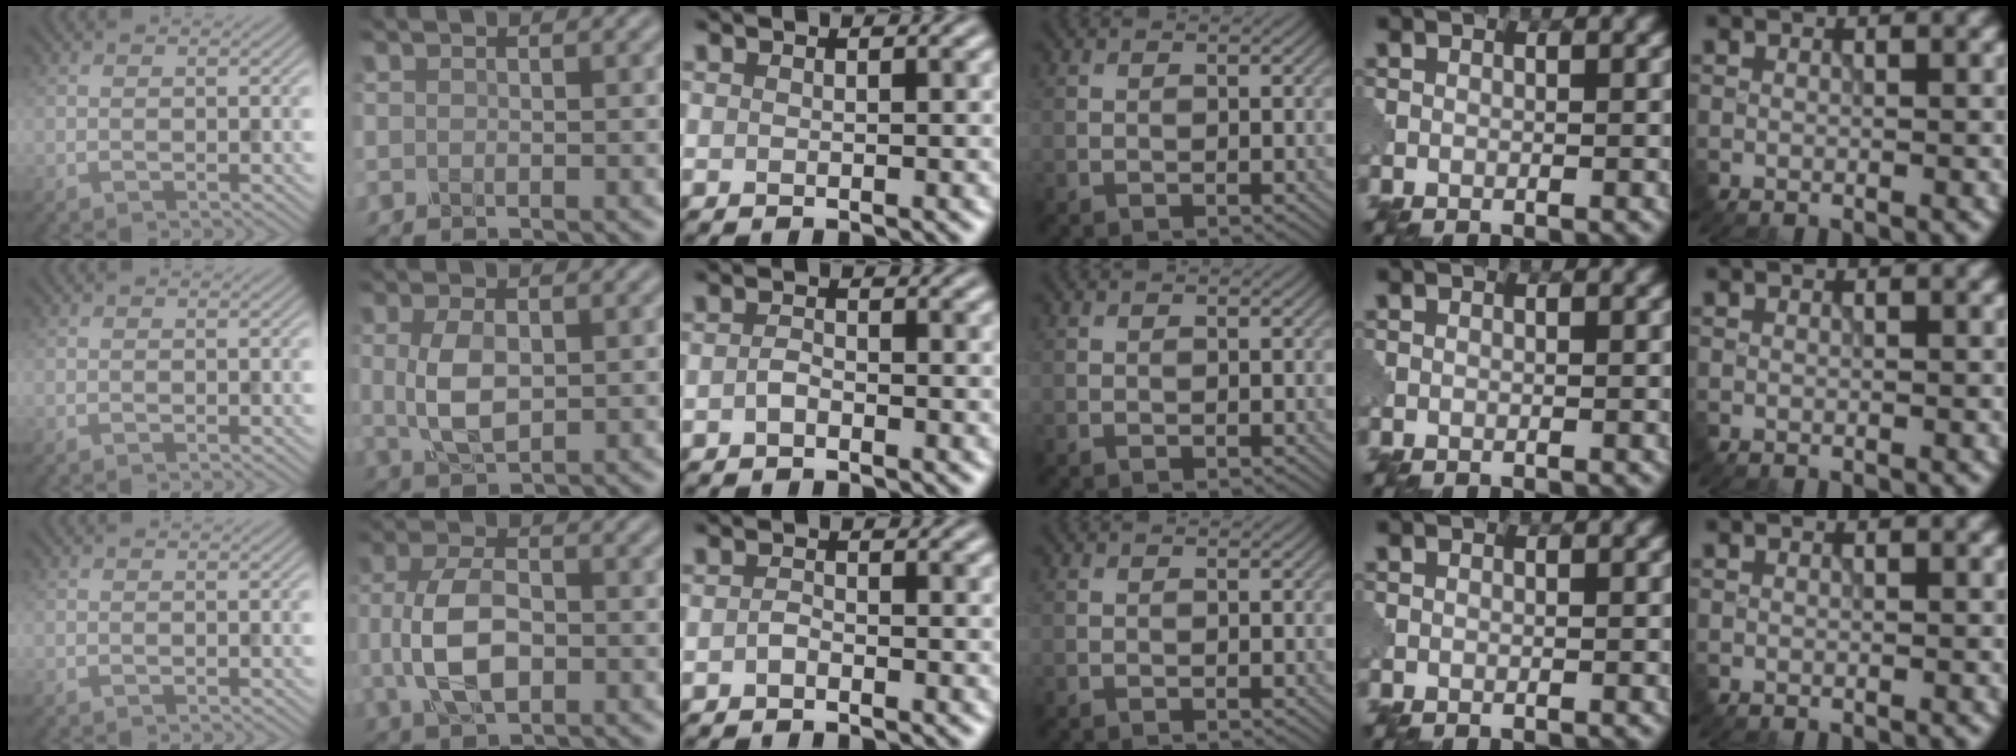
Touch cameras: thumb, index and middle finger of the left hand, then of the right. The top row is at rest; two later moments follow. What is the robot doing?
{"motion": "close", "object": "eyeshadow palette"}